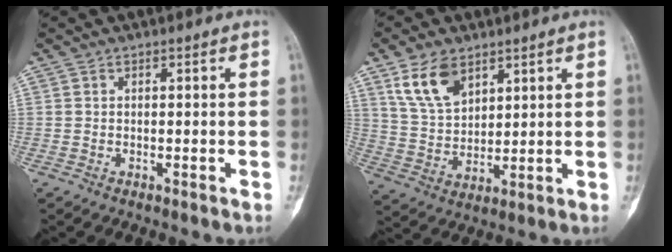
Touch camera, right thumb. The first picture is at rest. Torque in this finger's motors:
{"motor_torque": [-0.10, 0.61, 0.59, 0.77, 0.02]}